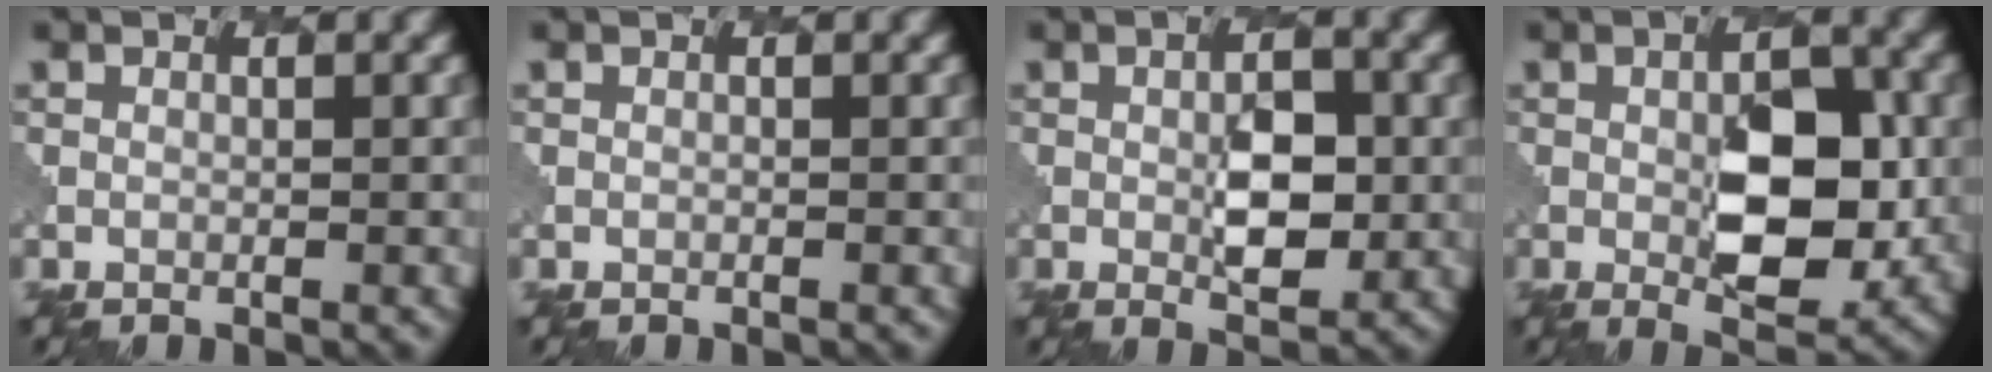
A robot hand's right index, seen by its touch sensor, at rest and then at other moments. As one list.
[{"total": 0.0}, {"total": 3.8, "force": [0.0, 1.8, 3.4], "torque": [-0.051, -0.002, 0.002]}, {"total": 7.2, "force": [-0.5, 3.1, 6.5], "torque": [-0.093, -0.003, -0.003]}]